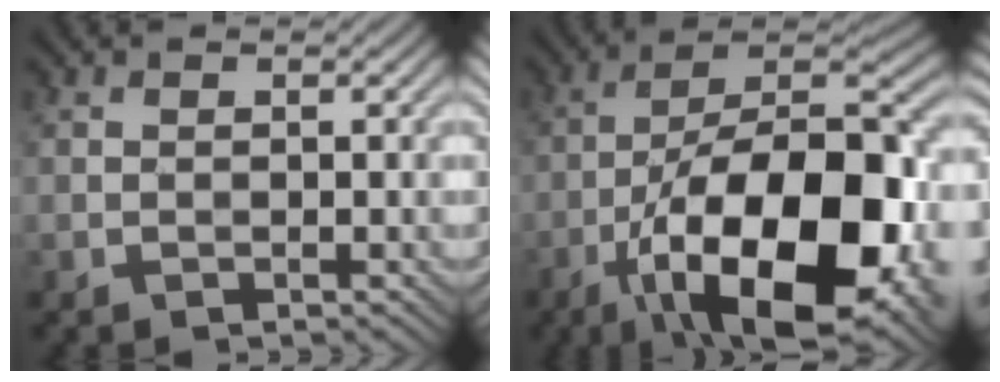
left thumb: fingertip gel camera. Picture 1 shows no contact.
{"total": 21.2, "force": [-9.1, 8.5, 17.2], "torque": [-0.283, -0.008, -0.151]}